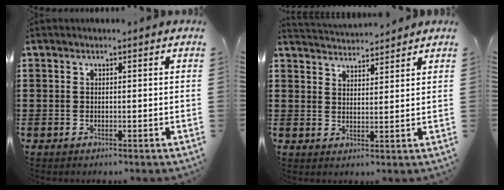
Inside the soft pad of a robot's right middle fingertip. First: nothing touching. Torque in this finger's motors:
{"motor_torque": [0.00, 0.00, 0.00, -0.02]}